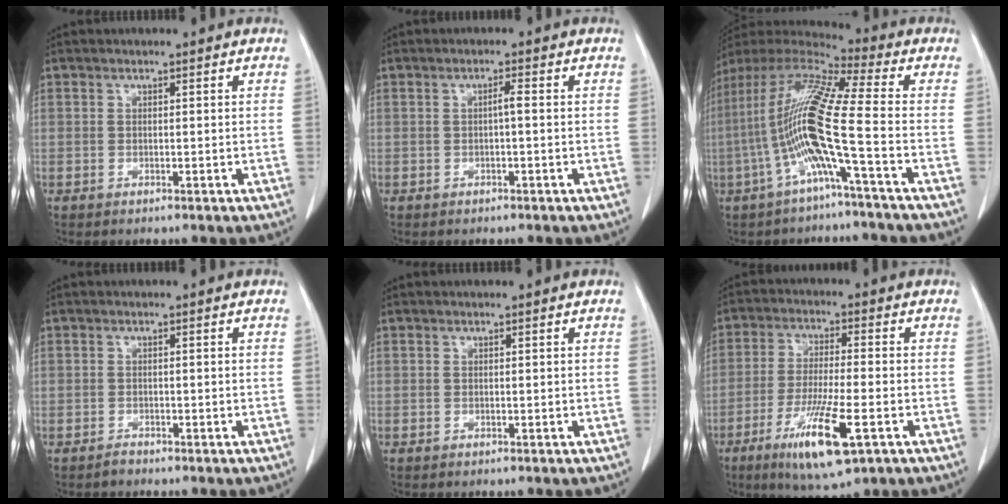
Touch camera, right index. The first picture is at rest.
{"total": 1.3, "force": [-0.1, 0.1, 1.3], "torque": [-0.022, 0.003, -0.002]}
{"total": 14.7, "force": [-3.7, -0.7, 14.2], "torque": [-0.287, 0.009, -0.085]}
{"total": 0.8, "force": [-0.7, 0.3, 0.0], "torque": [0.003, 0.000, -0.016]}
{"total": 0.0}
{"total": 11.9, "force": [-5.5, 1.5, 10.4], "torque": [-0.198, -0.029, -0.092]}